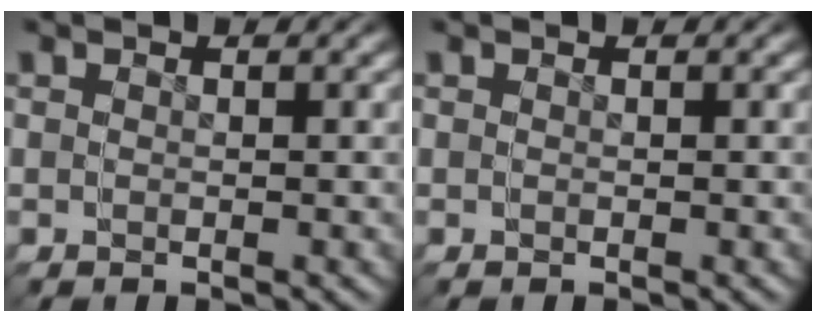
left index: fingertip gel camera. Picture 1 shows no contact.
{"total": 0.0}